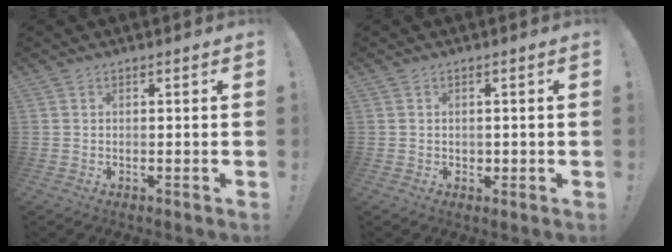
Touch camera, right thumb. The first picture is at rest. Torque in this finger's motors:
{"motor_torque": [-0.10, 0.00, -0.06, -0.01, 0.00]}